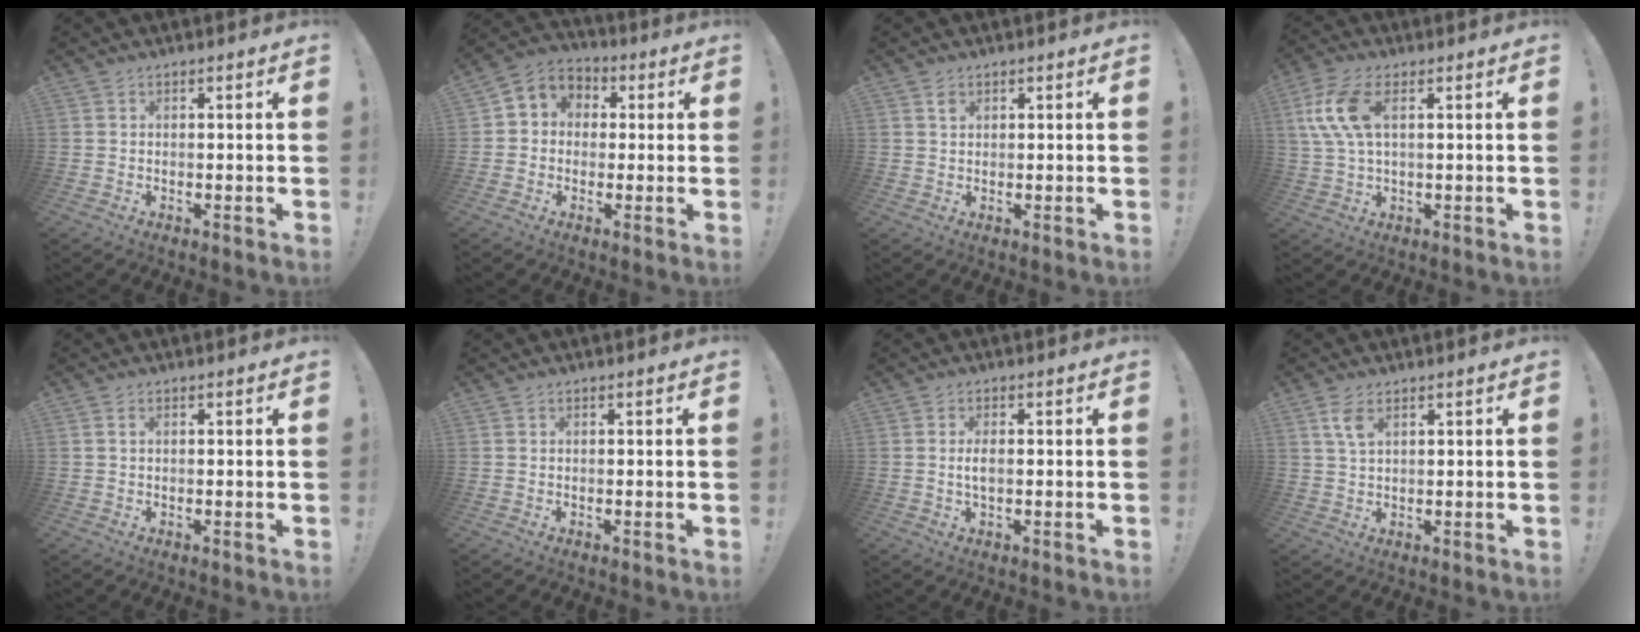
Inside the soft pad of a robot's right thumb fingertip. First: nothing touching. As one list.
[{"total": 6.2, "force": [-0.4, 5.8, 2.1], "torque": [-0.025, 0.008, -0.002]}, {"total": 1.4, "force": [0.8, 1.0, 0.6], "torque": [-0.001, -0.003, 0.013]}, {"total": 10.9, "force": [2.8, 5.0, 9.2], "torque": [-0.195, -0.002, 0.054]}, {"total": 0.8, "force": [0.3, 0.4, 0.6], "torque": [-0.014, 0.003, 0.005]}, {"total": 0.0}, {"total": 2.7, "force": [-0.1, 0.9, 2.5], "torque": [-0.045, -0.004, -0.007]}, {"total": 4.6, "force": [2.3, 2.0, 3.5], "torque": [-0.069, -0.003, 0.041]}]